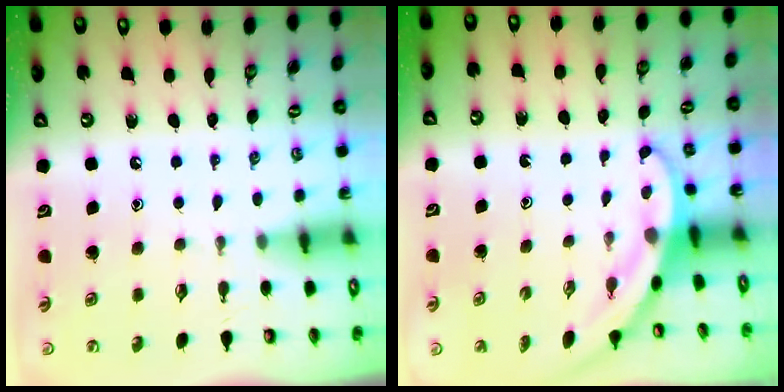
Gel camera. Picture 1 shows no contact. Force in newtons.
{"total": 3.3, "press": 3.3, "slide": 0.1}